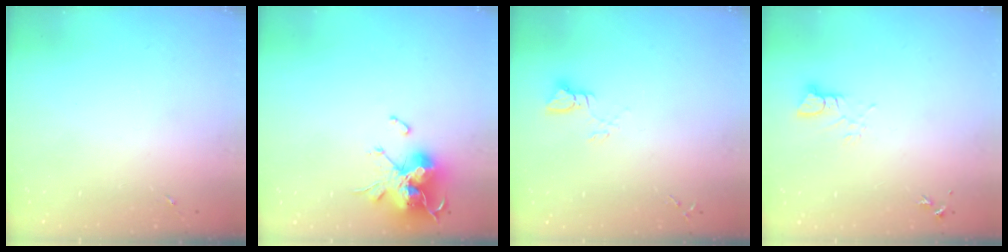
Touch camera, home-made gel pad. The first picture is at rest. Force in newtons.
{"total": 15.3, "press": 15.1, "slide": 2.4}
{"total": 3.5, "press": 3.4, "slide": 0.3}
{"total": 3.2, "press": 3.2, "slide": 0.2}